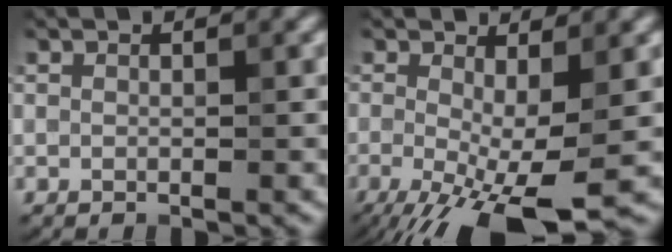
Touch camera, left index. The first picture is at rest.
{"total": 8.5, "force": [-2.9, 2.3, 7.6], "torque": [-0.148, -0.021, -0.045]}